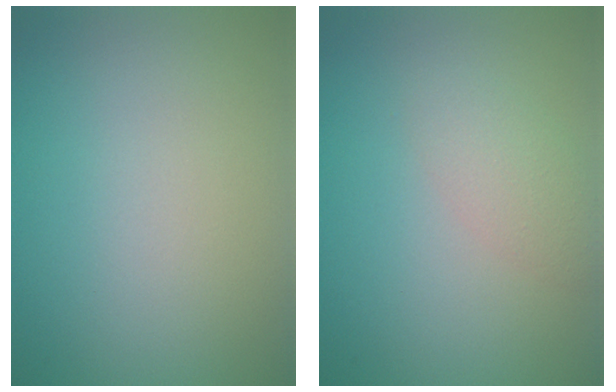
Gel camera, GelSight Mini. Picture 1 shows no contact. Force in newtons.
{"total": 2.1, "press": 2.1, "slide": 0.1}